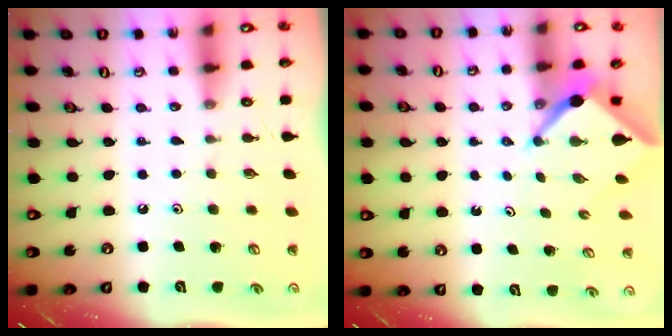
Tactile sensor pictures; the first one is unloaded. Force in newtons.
{"total": 3.4, "press": 3.4, "slide": 0.2}